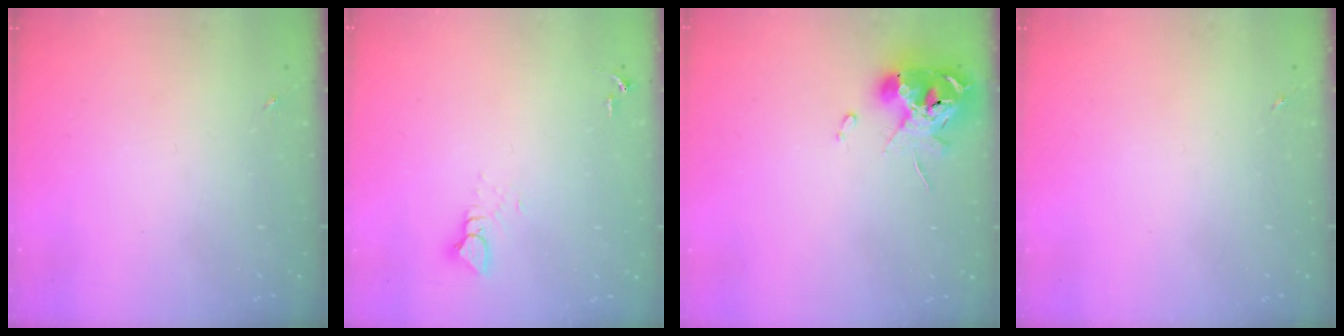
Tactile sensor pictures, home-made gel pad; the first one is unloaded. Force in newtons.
{"total": 3.7, "press": 3.7, "slide": 0.1}
{"total": 14.0, "press": 13.9, "slide": 1.7}
{"total": 0.0}